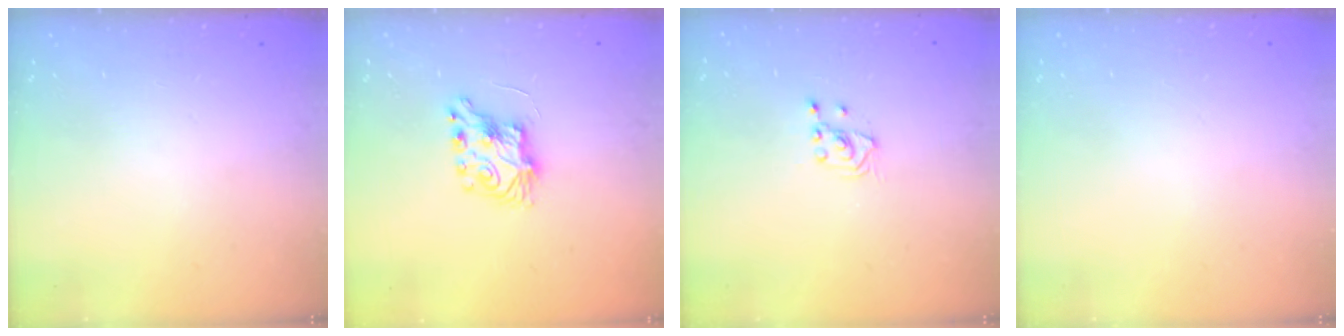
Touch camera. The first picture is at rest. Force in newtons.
{"total": 7.5, "press": 7.5, "slide": 0.2}
{"total": 2.5, "press": 2.4, "slide": 0.9}
{"total": 0.0}